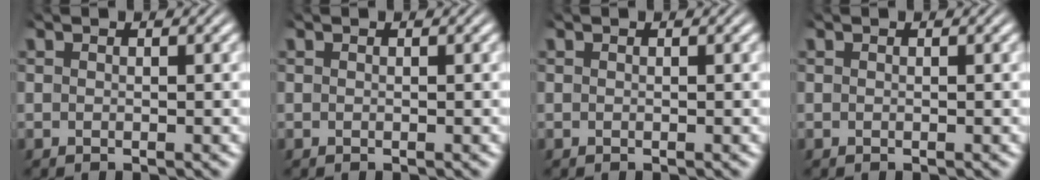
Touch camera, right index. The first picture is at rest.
{"total": 0.0}
{"total": 0.0}
{"total": 0.0}